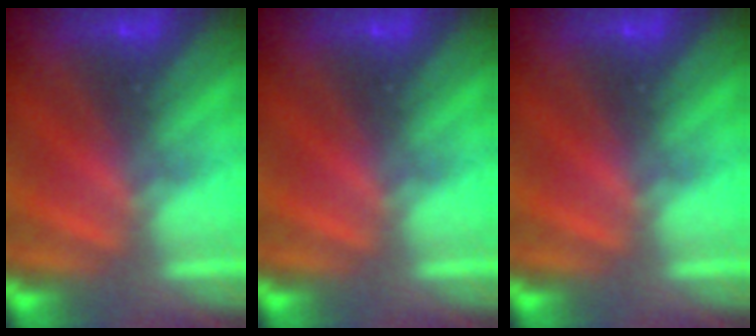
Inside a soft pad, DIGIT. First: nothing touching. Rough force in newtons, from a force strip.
{"total": 0.0}
{"total": 0.0}